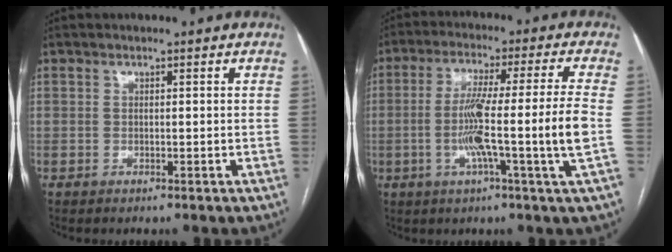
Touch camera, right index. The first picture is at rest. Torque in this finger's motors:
{"motor_torque": [1.85, -0.29, 1.05, 0.21]}